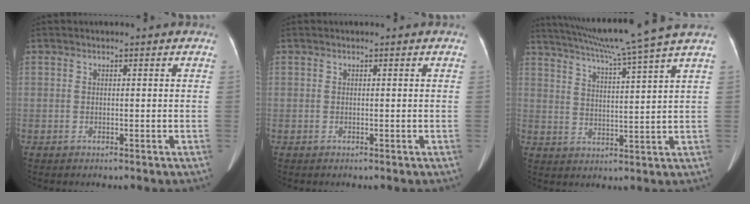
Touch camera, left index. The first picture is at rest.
{"total": 0.0}
{"total": 14.0, "force": [11.8, -3.0, 7.0], "torque": [-0.124, -0.016, 0.173]}